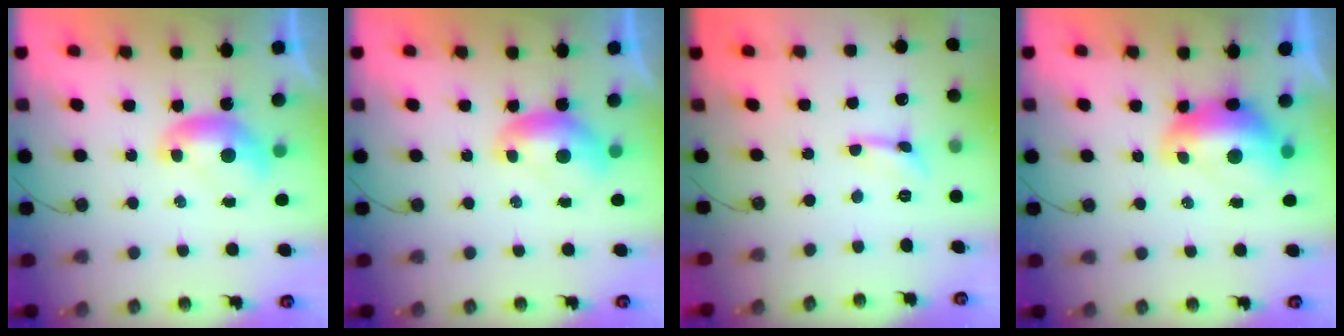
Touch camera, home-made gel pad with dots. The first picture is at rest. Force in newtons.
{"total": 0.0}
{"total": 1.6, "press": 1.5, "slide": 0.4}
{"total": 3.5, "press": 3.4, "slide": 0.7}